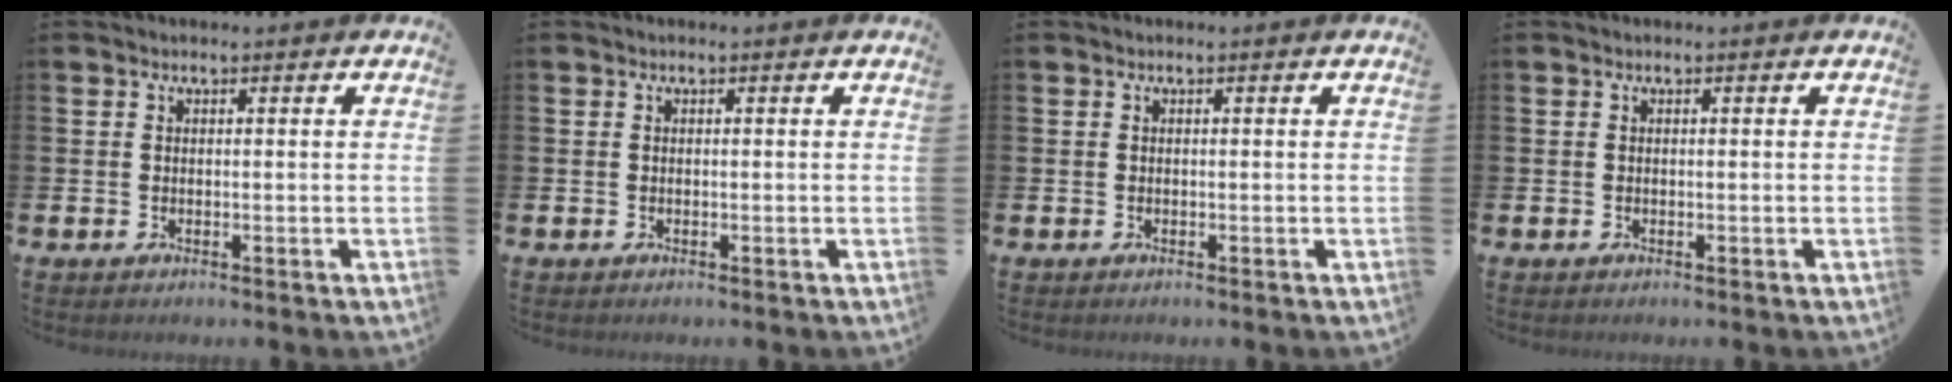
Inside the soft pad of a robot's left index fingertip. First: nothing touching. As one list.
[{"total": 0.0}, {"total": 0.0}, {"total": 0.0}]